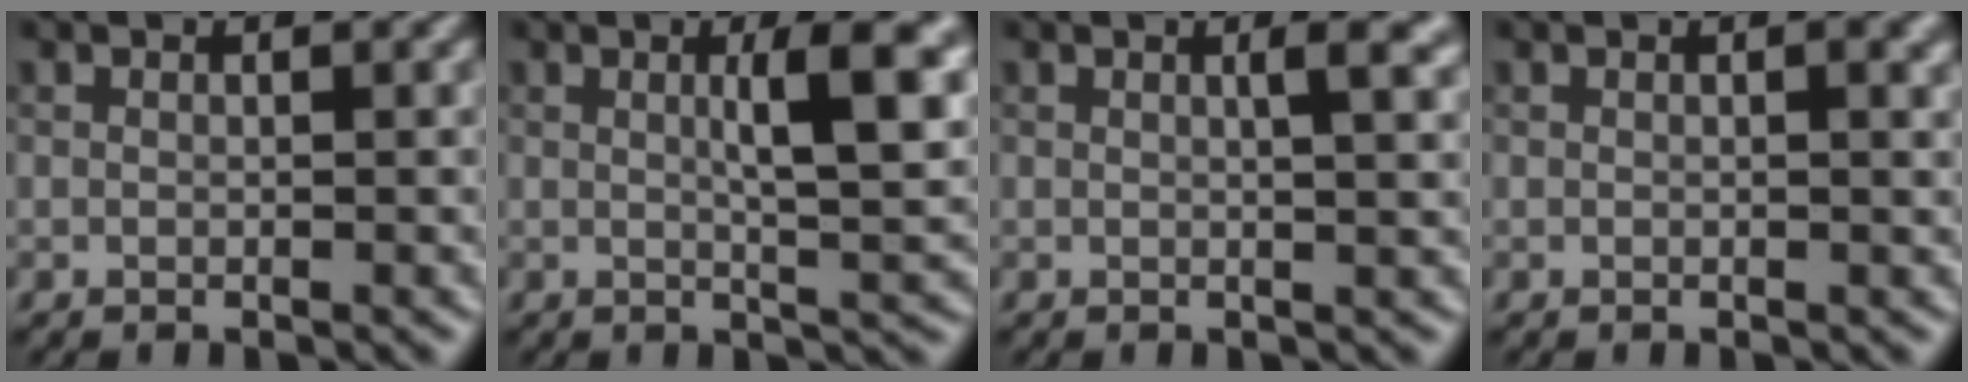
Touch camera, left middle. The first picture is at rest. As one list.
[{"total": 6.0, "force": [1.3, 1.3, 5.7], "torque": [-0.076, 0.003, 0.020]}, {"total": 3.2, "force": [1.0, 1.0, 2.9], "torque": [-0.025, 0.008, 0.006]}, {"total": 1.8, "force": [0.5, 0.5, 1.7], "torque": [-0.019, 0.003, 0.006]}]